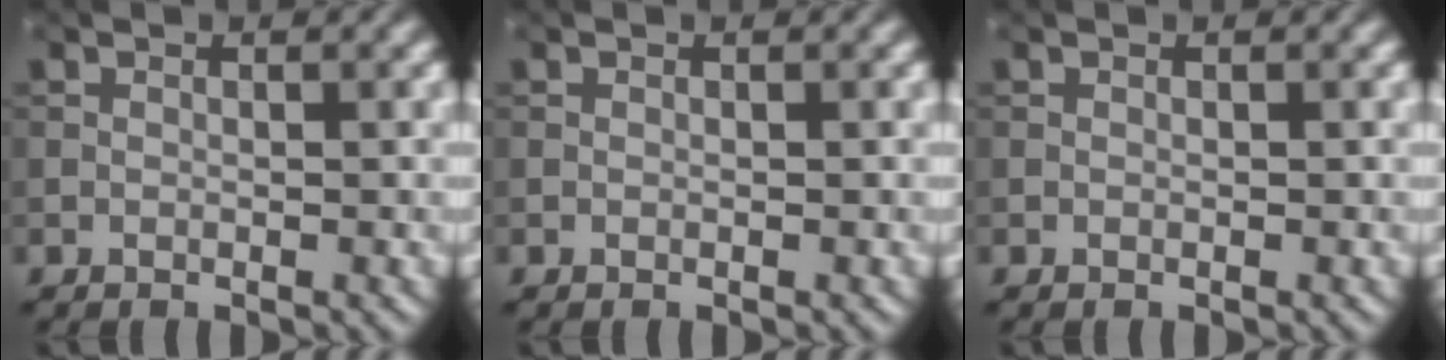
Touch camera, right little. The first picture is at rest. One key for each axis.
{"total": 0.0}
{"total": 0.0}